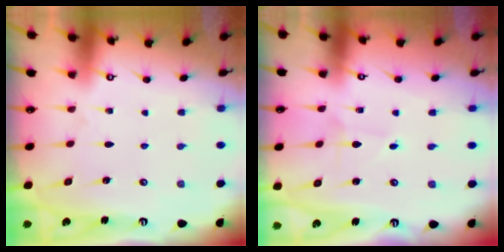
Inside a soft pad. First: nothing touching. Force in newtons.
{"total": 0.7, "press": 0.7, "slide": 0.0}